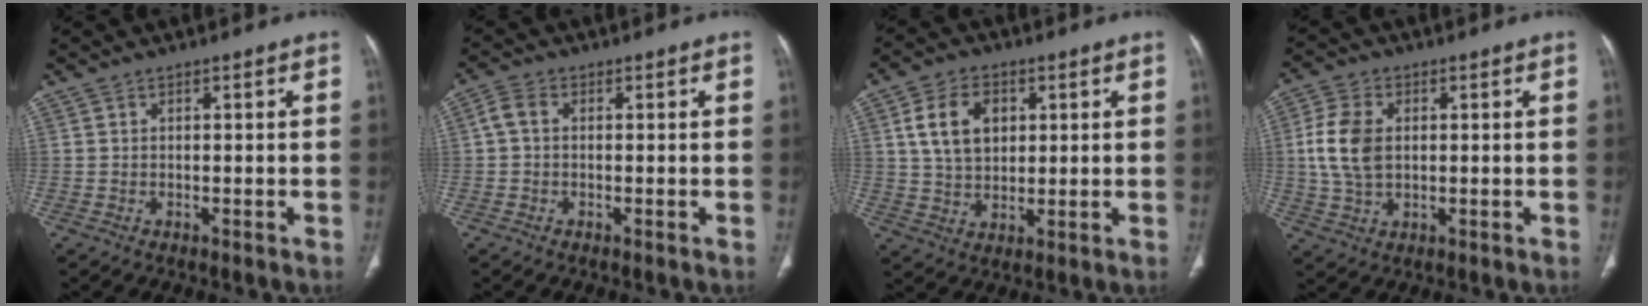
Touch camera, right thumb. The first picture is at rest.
{"total": 2.8, "force": [0.1, 2.0, 2.0], "torque": [-0.042, 0.009, -0.004]}
{"total": 10.0, "force": [2.9, 6.9, 6.6], "torque": [-0.097, -0.006, 0.055]}
{"total": 9.0, "force": [1.0, 6.0, 6.7], "torque": [-0.139, 0.003, 0.024]}